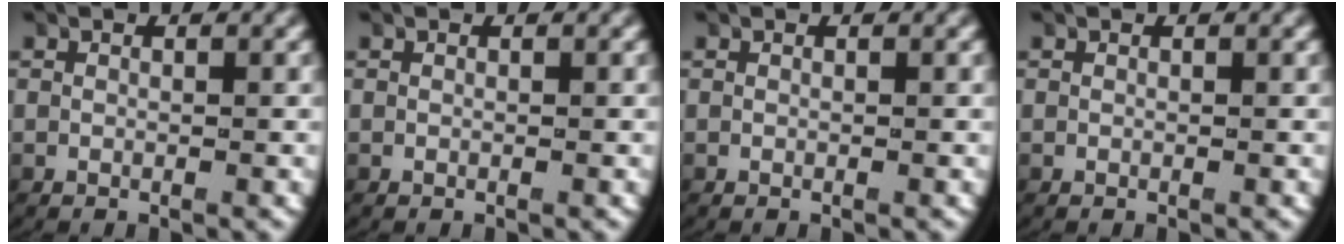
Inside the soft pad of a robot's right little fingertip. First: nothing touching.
{"total": 0.0}
{"total": 0.0}
{"total": 0.0}